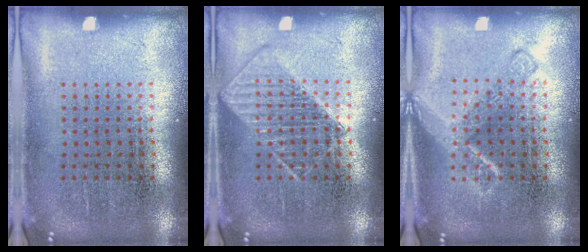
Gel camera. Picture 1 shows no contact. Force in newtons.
{"total": 2.2, "press": 2.1, "slide": 0.4}
{"total": 2.1, "press": 2.1, "slide": 0.3}